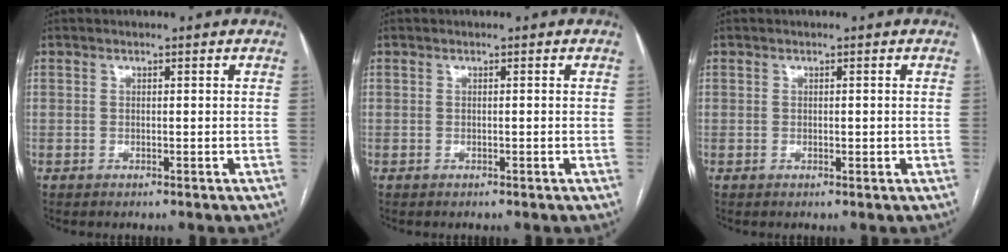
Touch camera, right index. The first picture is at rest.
{"total": 0.0}
{"total": 0.8, "force": [0.1, 0.4, 0.7], "torque": [-0.014, -0.003, 0.003]}